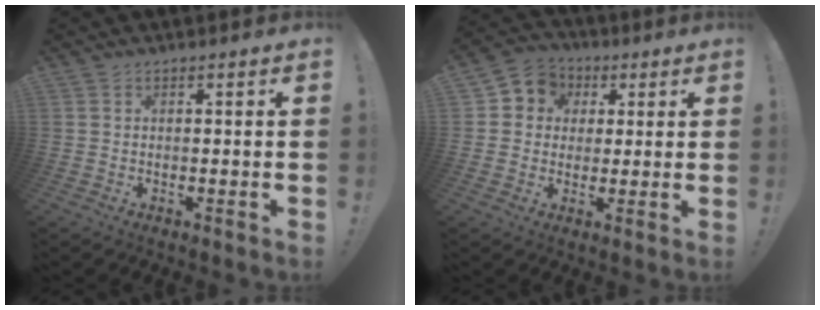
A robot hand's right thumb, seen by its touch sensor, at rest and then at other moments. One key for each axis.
{"total": 7.3, "fx": 0.8, "fy": 7.0, "fz": 1.9, "tx": -0.023, "ty": 0.003, "tz": 0.021}